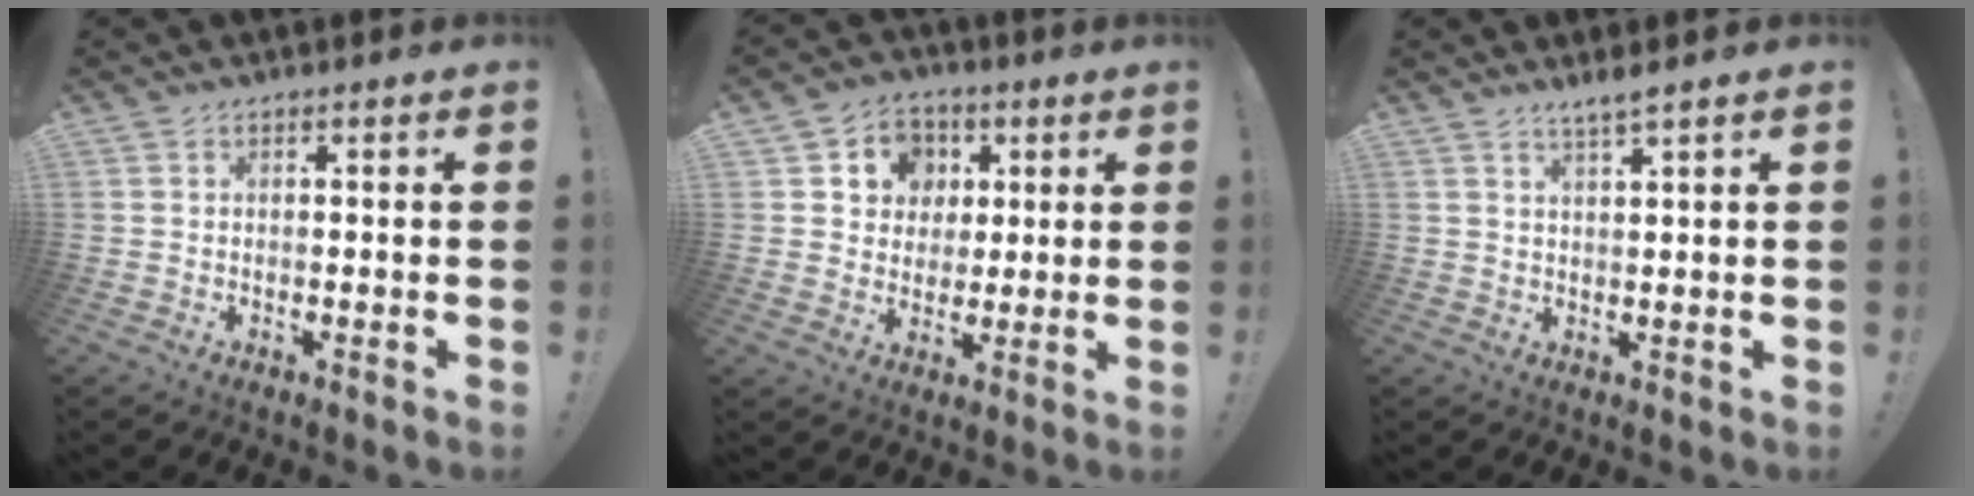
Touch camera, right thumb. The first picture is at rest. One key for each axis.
{"total": 8.8, "fx": 2.2, "fy": 8.2, "fz": 2.2, "tx": -0.033, "ty": -0.011, "tz": 0.048}
{"total": 3.0, "fx": 2.4, "fy": -0.3, "fz": 1.9, "tx": -0.038, "ty": -0.012, "tz": 0.040}